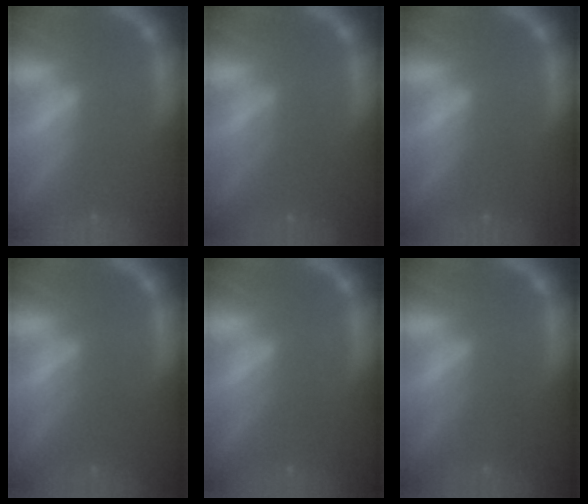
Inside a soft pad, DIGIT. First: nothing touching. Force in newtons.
{"total": 3.0}
{"total": 1.5}
{"total": 2.5}
{"total": 2.0}
{"total": 2.5}